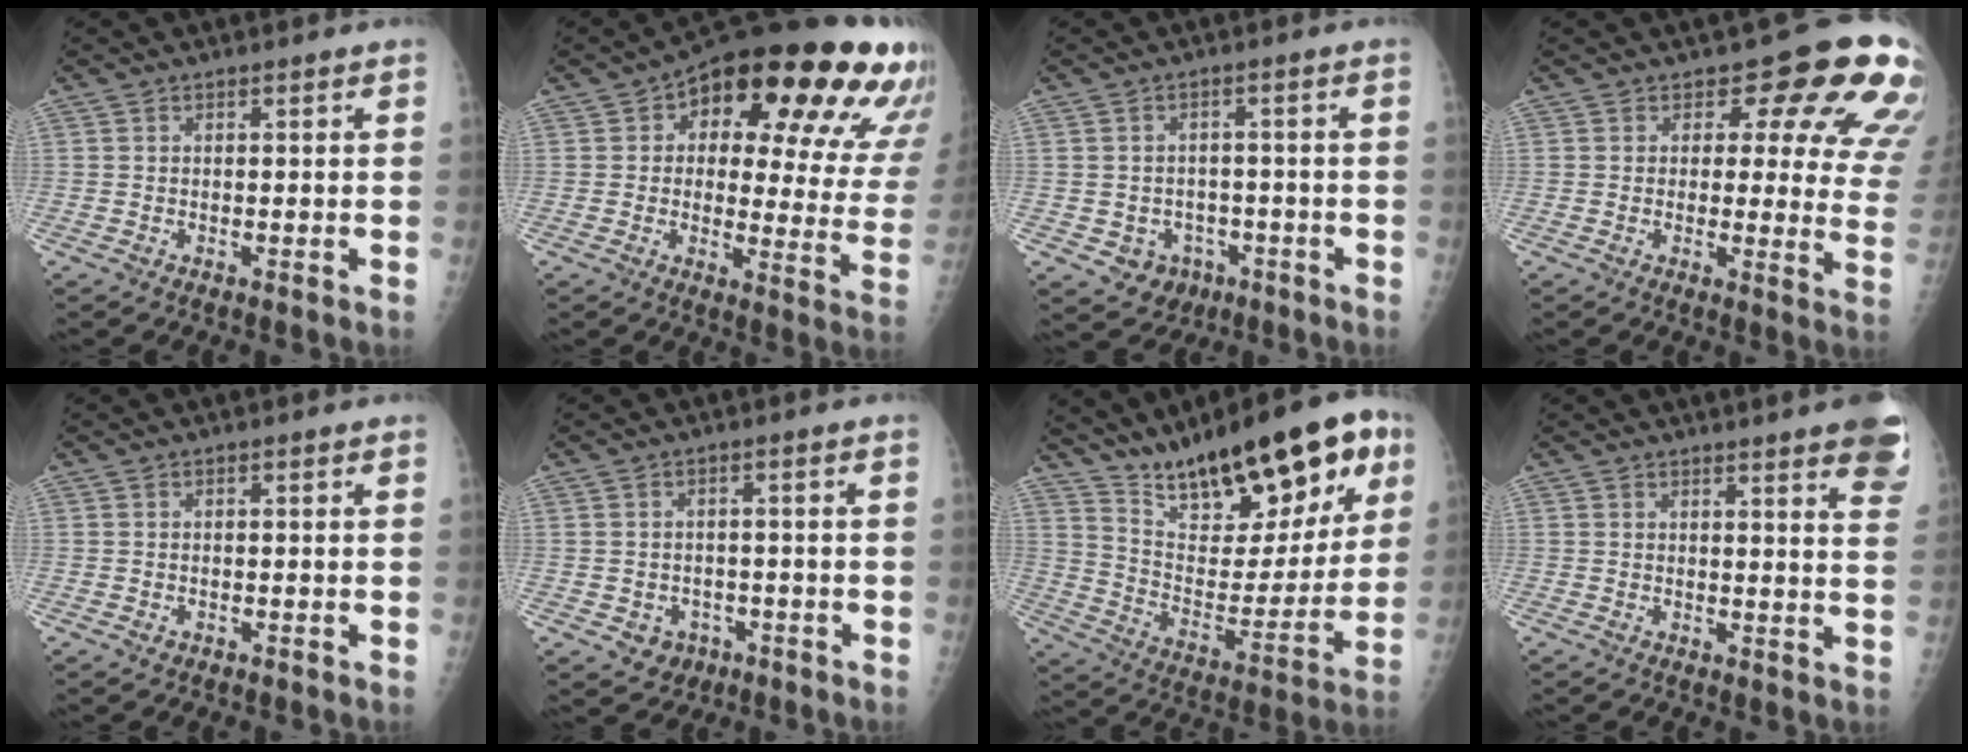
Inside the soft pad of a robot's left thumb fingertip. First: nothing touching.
{"total": 26.7, "force": [12.6, 10.5, 21.0], "torque": [-0.232, -0.006, 0.161]}
{"total": 6.9, "force": [-2.8, 5.9, 2.2], "torque": [-0.014, 0.023, -0.028]}
{"total": 15.4, "force": [8.0, 7.3, 10.9], "torque": [-0.074, -0.041, 0.068]}
{"total": 0.8, "force": [-0.3, 0.6, 0.4], "torque": [-0.003, 0.002, -0.002]}
{"total": 4.8, "force": [-2.0, 4.1, 1.5], "torque": [-0.002, 0.015, -0.018]}
{"total": 26.5, "force": [16.5, 9.4, 18.5], "torque": [-0.239, -0.051, 0.269]}
{"total": 11.8, "force": [7.7, 1.8, 8.8], "torque": [-0.084, -0.026, 0.073]}